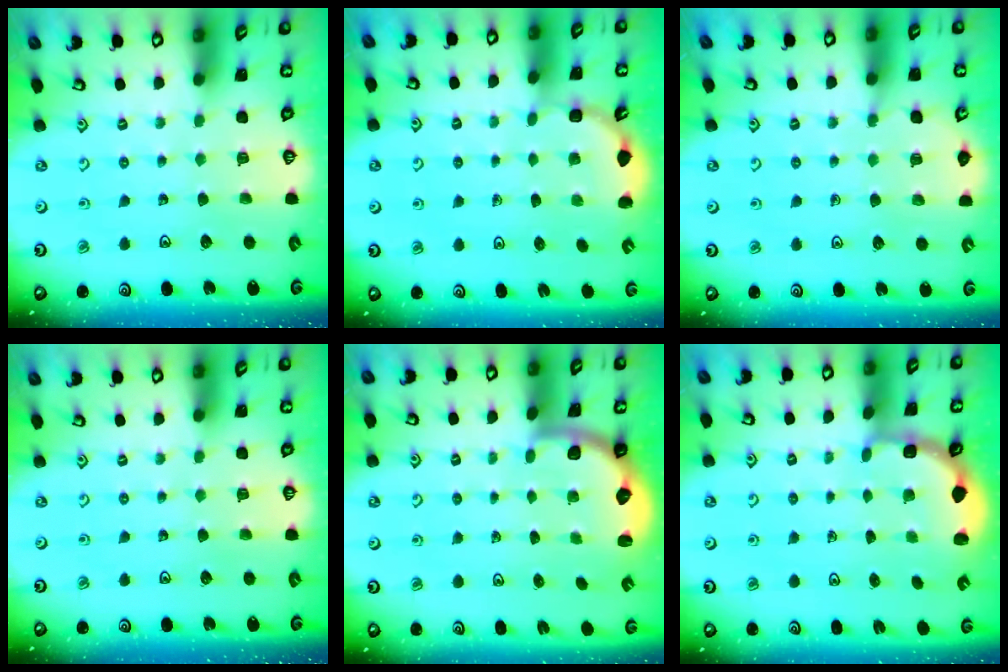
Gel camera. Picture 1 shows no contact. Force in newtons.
{"total": 2.8, "press": 1.8, "slide": 2.1}
{"total": 8.1, "press": 7.8, "slide": 2.3}
{"total": 0.0}
{"total": 2.3, "press": 2.1, "slide": 0.8}
{"total": 2.7, "press": 2.4, "slide": 1.4}